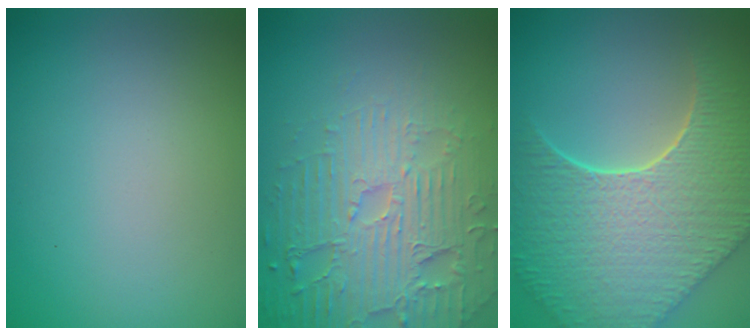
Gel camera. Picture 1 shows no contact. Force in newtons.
{"total": 6.2, "press": 5.0, "slide": 3.7}
{"total": 10.3, "press": 7.4, "slide": 7.2}